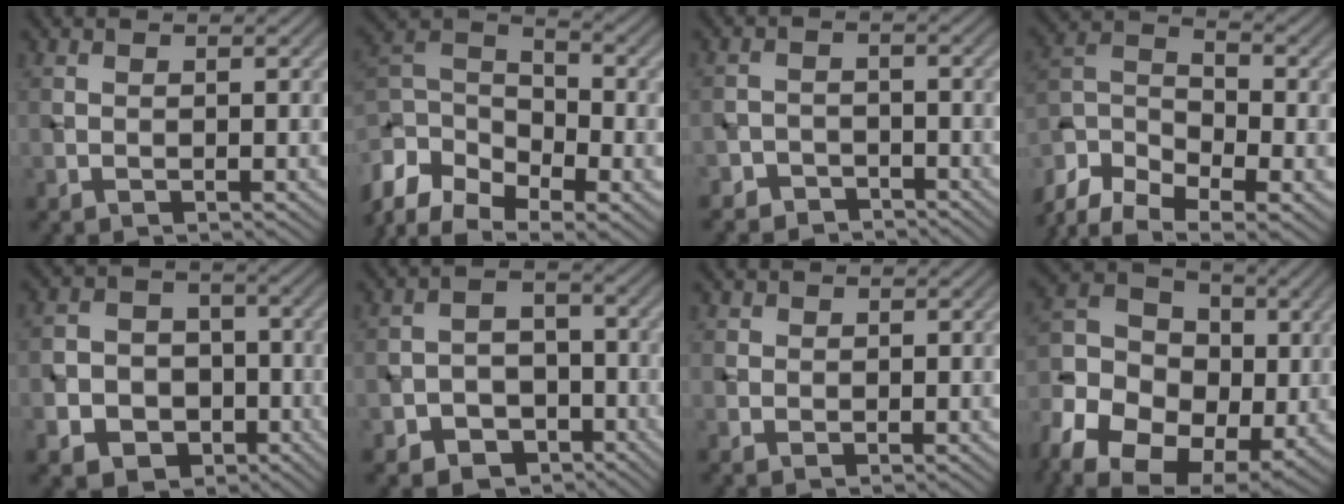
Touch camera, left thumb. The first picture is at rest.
{"total": 13.2, "force": [-7.0, 7.5, 8.3], "torque": [-0.211, -0.002, -0.126]}
{"total": 2.8, "force": [-2.4, 1.4, 0.1], "torque": [0.008, 0.004, -0.050]}
{"total": 11.6, "force": [-7.6, 4.7, 7.4], "torque": [-0.164, -0.016, -0.156]}
{"total": 8.5, "force": [-3.6, 7.1, 2.9], "torque": [-0.075, -0.016, -0.082]}
{"total": 6.7, "force": [-3.7, 5.0, 2.6], "torque": [-0.040, -0.004, -0.068]}
{"total": 1.5, "force": [0.7, 1.3, 0.2], "torque": [-0.003, -0.003, 0.012]}
{"total": 15.9, "force": [-5.6, 11.6, 9.4], "torque": [-0.239, -0.024, -0.095]}